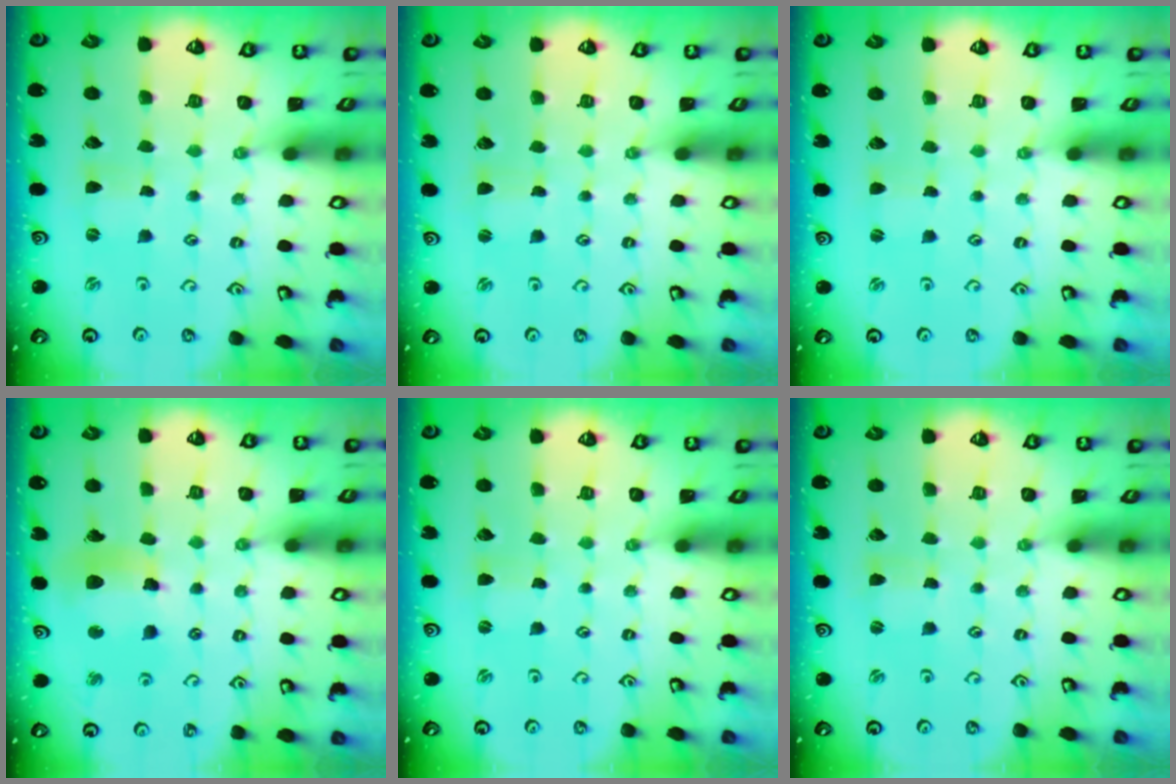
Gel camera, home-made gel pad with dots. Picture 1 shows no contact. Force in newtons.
{"total": 0.5, "press": 0.5, "slide": 0.1}
{"total": 0.0}
{"total": 11.9, "press": 11.7, "slide": 1.8}
{"total": 0.5, "press": 0.5, "slide": 0.1}
{"total": 0.7, "press": 0.7, "slide": 0.1}